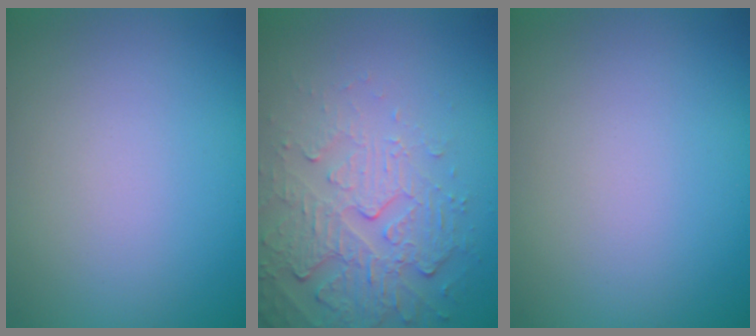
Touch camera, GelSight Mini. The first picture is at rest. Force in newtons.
{"total": 5.5, "press": 3.5, "slide": 4.2}
{"total": 0.0}